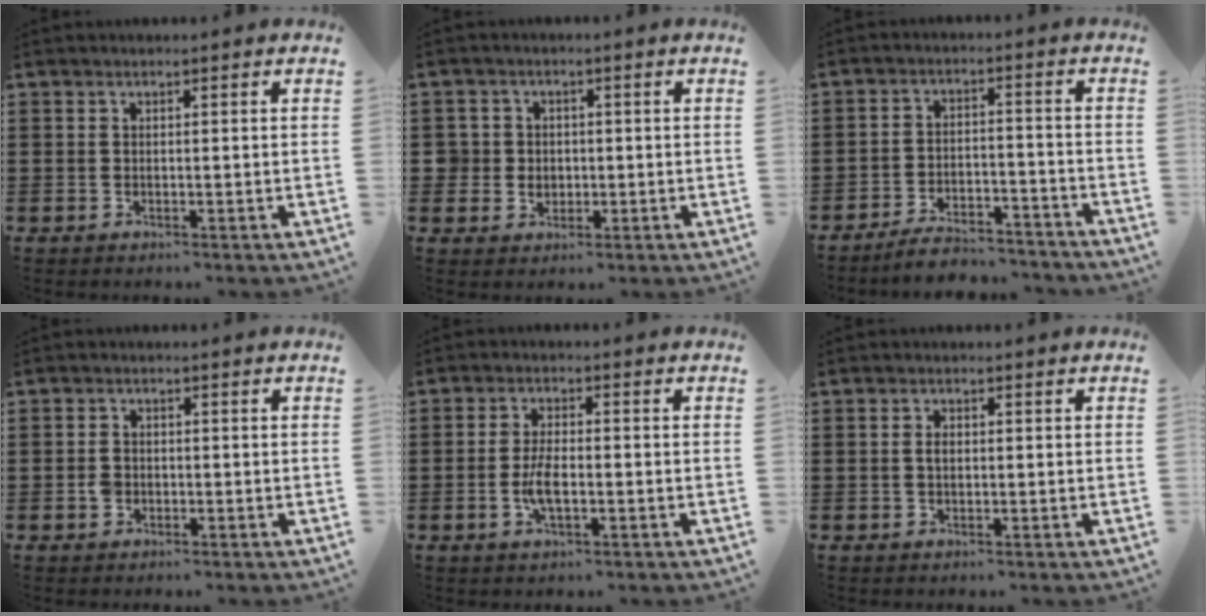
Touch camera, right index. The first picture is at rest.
{"total": 3.5, "force": [0.0, 3.4, 0.5], "torque": [-0.034, 0.009, -0.007]}
{"total": 5.2, "force": [-5.0, 0.6, 1.2], "torque": [-0.019, 0.008, -0.097]}
{"total": 1.8, "force": [-0.5, 1.4, 0.9], "torque": [-0.019, 0.005, -0.010]}
{"total": 4.6, "force": [-1.0, 1.7, 4.1], "torque": [-0.086, 0.000, -0.022]}
{"total": 1.4, "force": [0.1, 0.8, 1.2], "torque": [-0.025, 0.004, 0.001]}